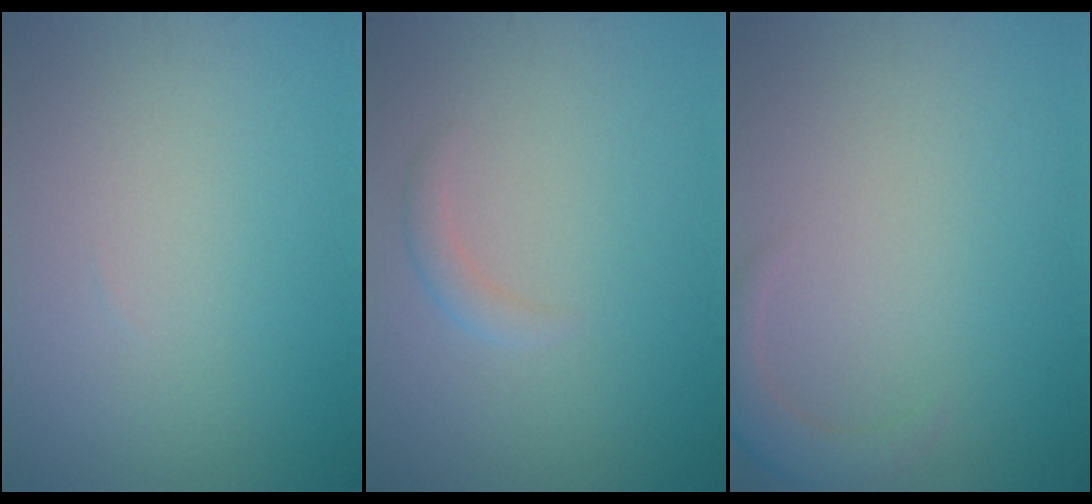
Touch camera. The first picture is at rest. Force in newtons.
{"total": 1.2, "press": 1.2, "slide": 0.1}
{"total": 2.3, "press": 2.3, "slide": 0.4}